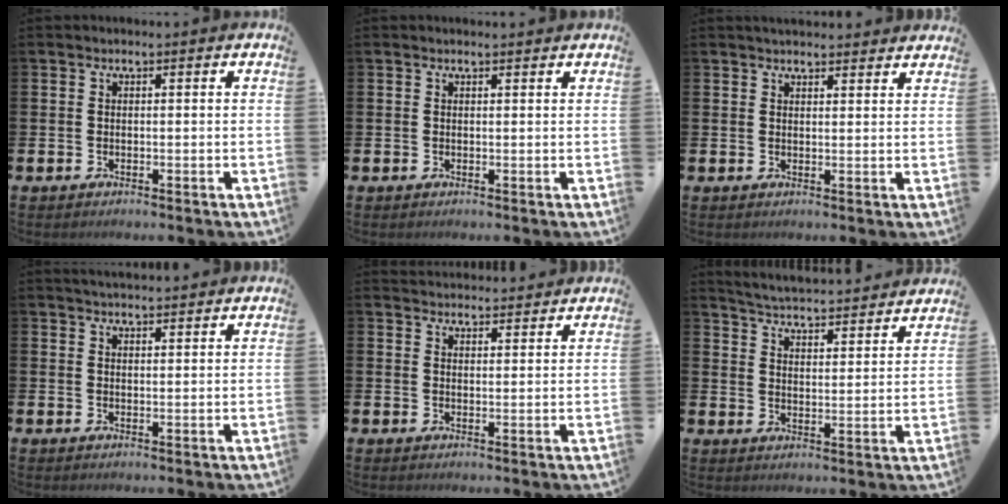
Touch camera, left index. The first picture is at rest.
{"total": 0.6, "force": [0.6, 0.0, 0.1], "torque": [0.006, -0.003, 0.009]}
{"total": 2.8, "force": [2.7, 0.4, 0.1], "torque": [0.000, -0.014, 0.048]}
{"total": 3.0, "force": [3.0, 0.1, 0.2], "torque": [-0.009, -0.013, 0.056]}
{"total": 3.3, "force": [3.3, 0.4, -0.2], "torque": [-0.003, -0.017, 0.061]}
{"total": 5.1, "force": [5.0, 0.2, 0.5], "torque": [-0.037, -0.042, 0.086]}